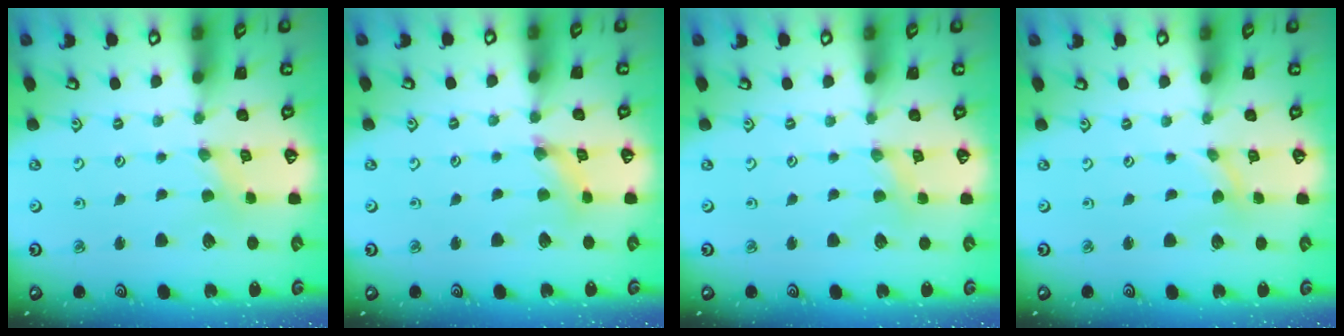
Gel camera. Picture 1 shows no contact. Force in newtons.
{"total": 2.2, "press": 2.2, "slide": 0.4}
{"total": 2.2, "press": 2.1, "slide": 0.4}
{"total": 0.0}